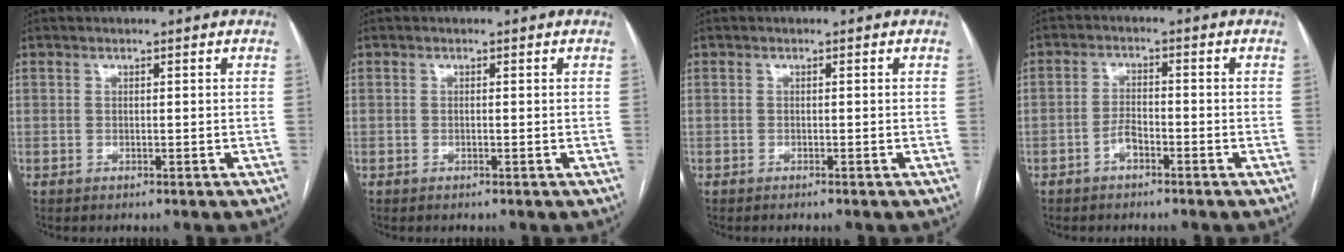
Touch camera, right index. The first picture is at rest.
{"total": 0.0}
{"total": 0.0}
{"total": 2.6, "force": [-1.7, 1.1, 1.7], "torque": [-0.031, 0.007, -0.033]}